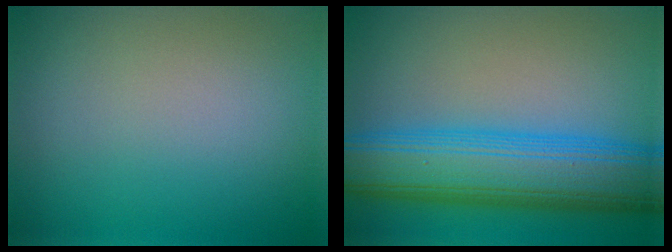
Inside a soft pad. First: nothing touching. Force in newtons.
{"total": 10.4, "press": 10.4, "slide": 0.3}